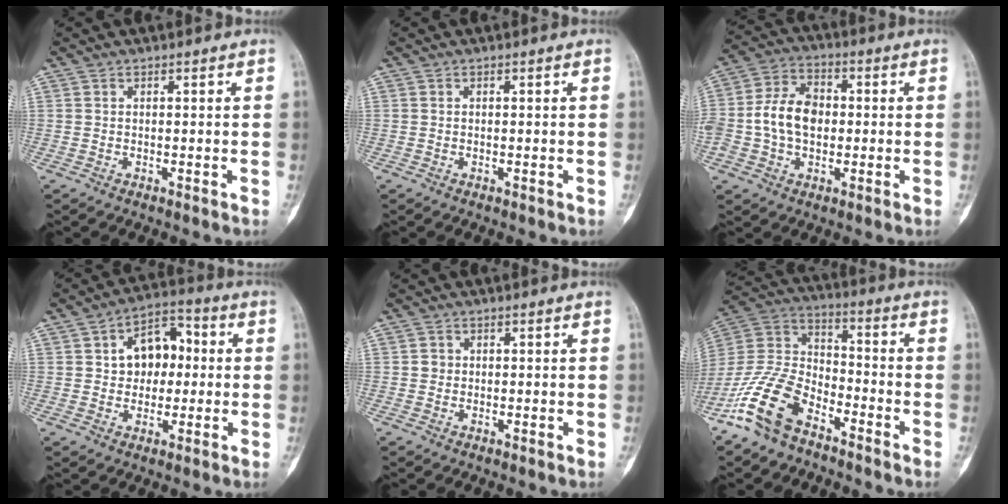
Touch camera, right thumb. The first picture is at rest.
{"total": 0.0}
{"total": 10.6, "force": [-0.5, 7.6, 7.4], "torque": [-0.128, 0.029, -0.016]}
{"total": 10.2, "force": [1.2, 7.3, 7.0], "torque": [-0.067, 0.025, 0.012]}
{"total": 1.3, "force": [0.1, 1.2, 0.3], "torque": [0.001, 0.004, 0.000]}
{"total": 15.1, "force": [-9.6, 7.8, 8.7], "torque": [-0.176, 0.063, -0.195]}